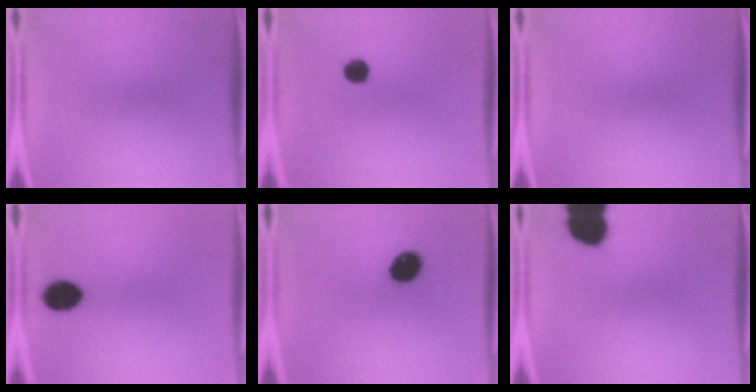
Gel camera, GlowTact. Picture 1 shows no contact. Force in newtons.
{"total": 3.8}
{"total": 0.0}
{"total": 8.4}
{"total": 9.2}
{"total": 10.9}